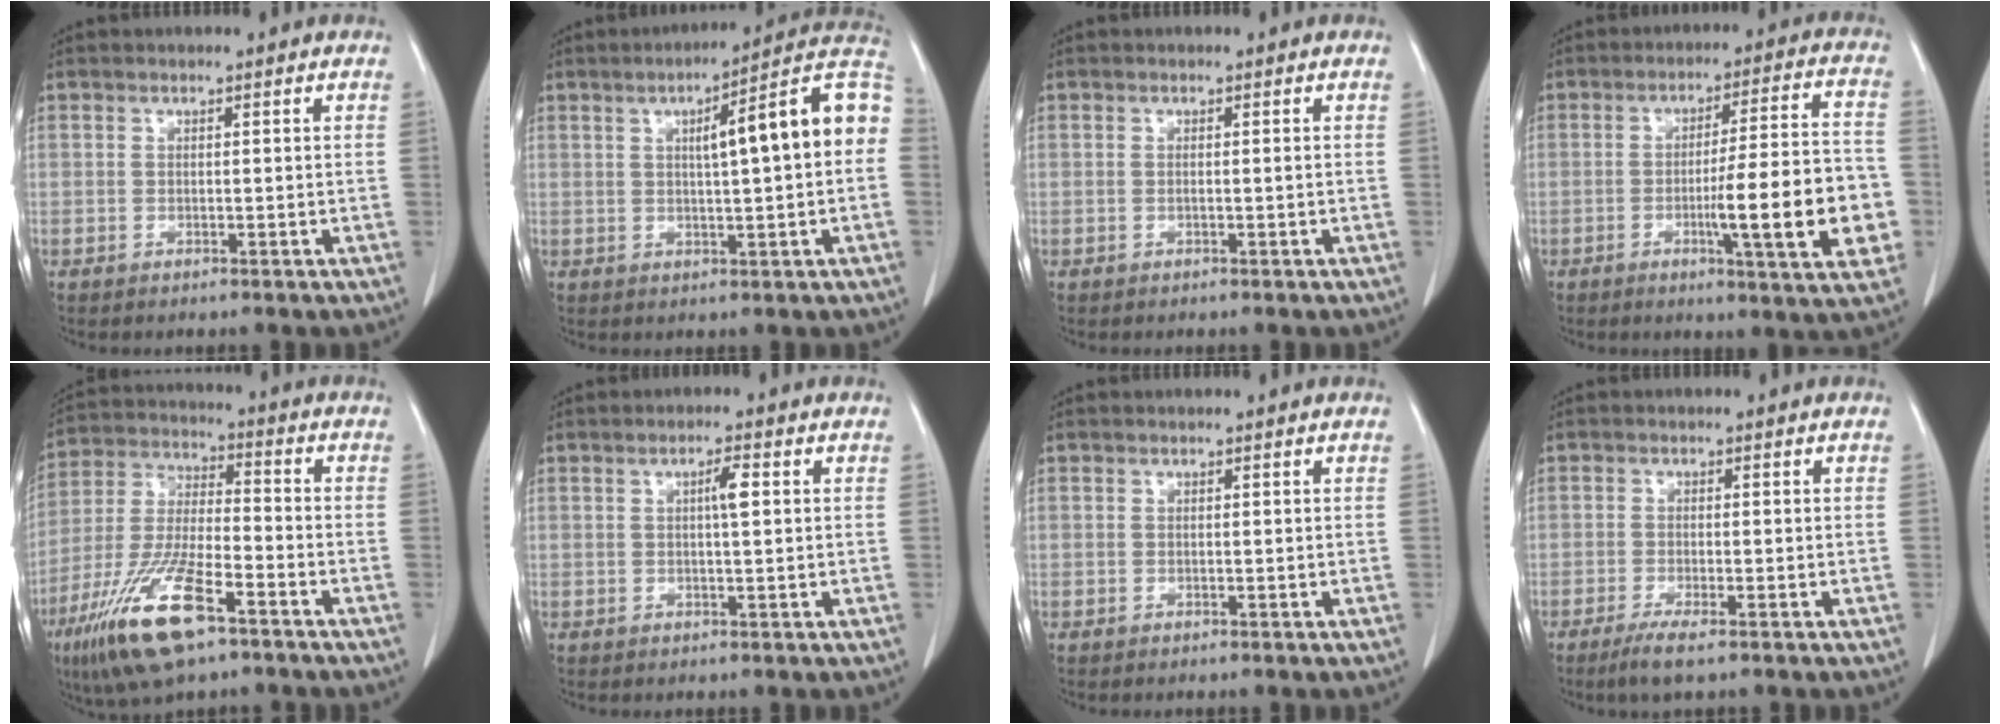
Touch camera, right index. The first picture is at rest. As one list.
[{"total": 14.1, "force": [2.1, 1.5, 13.9], "torque": [-0.185, 0.038, 0.022]}, {"total": 0.6, "force": [-0.2, -0.1, 0.5], "torque": [-0.010, 0.000, -0.001]}, {"total": 15.4, "force": [-3.8, 1.3, 14.9], "torque": [-0.198, 0.006, -0.052]}, {"total": 15.2, "force": [-8.8, 3.9, 11.8], "torque": [-0.243, -0.018, -0.159]}, {"total": 2.6, "force": [0.5, 0.3, 2.5], "torque": [-0.041, 0.003, 0.008]}, {"total": 0.0}, {"total": 3.4, "force": [-2.2, 0.3, 2.6], "torque": [-0.049, -0.009, -0.041]}]